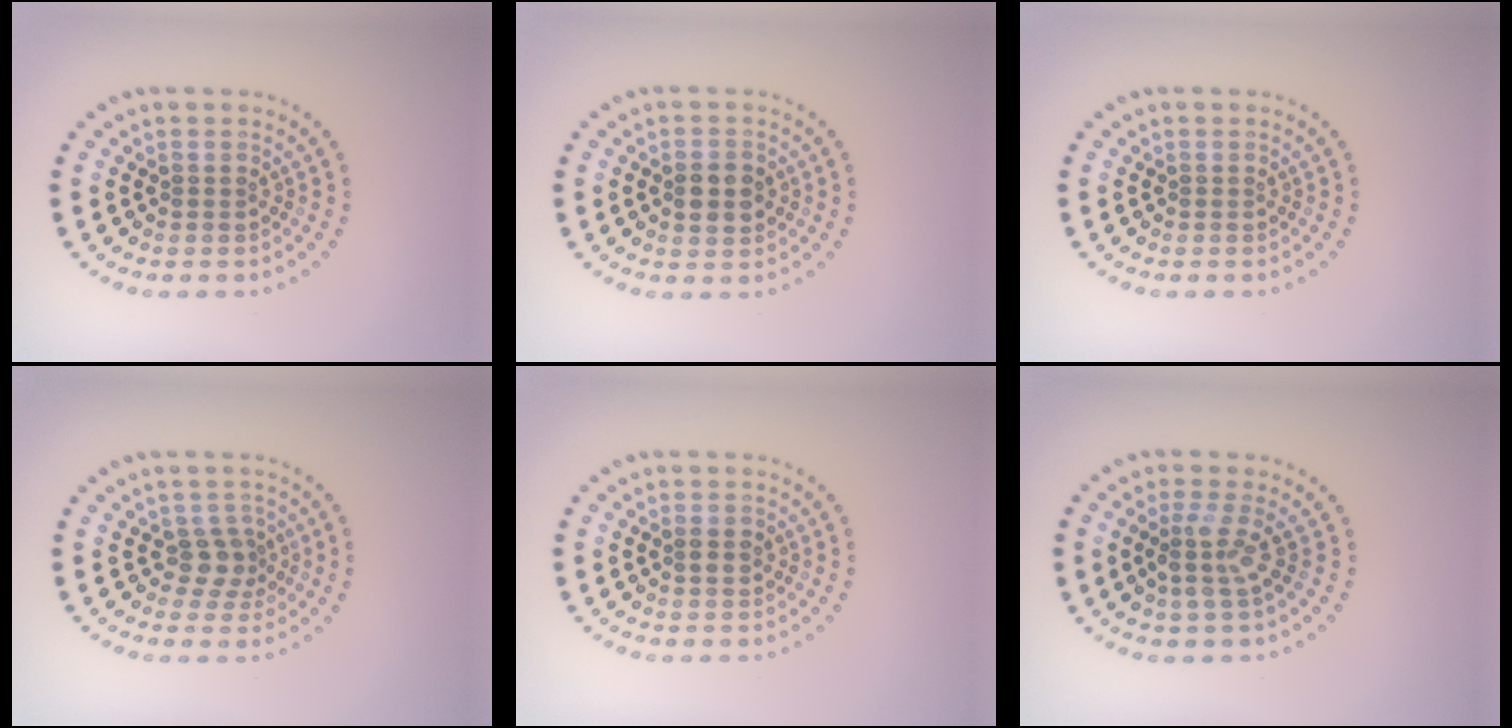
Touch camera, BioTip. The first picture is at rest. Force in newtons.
{"total": 2.6, "press": 2.6, "slide": 0.1}
{"total": 0.0}
{"total": 2.5, "press": 1.9, "slide": 1.6}
{"total": 1.2, "press": 1.2, "slide": 0.1}
{"total": 2.6, "press": 1.9, "slide": 1.7}